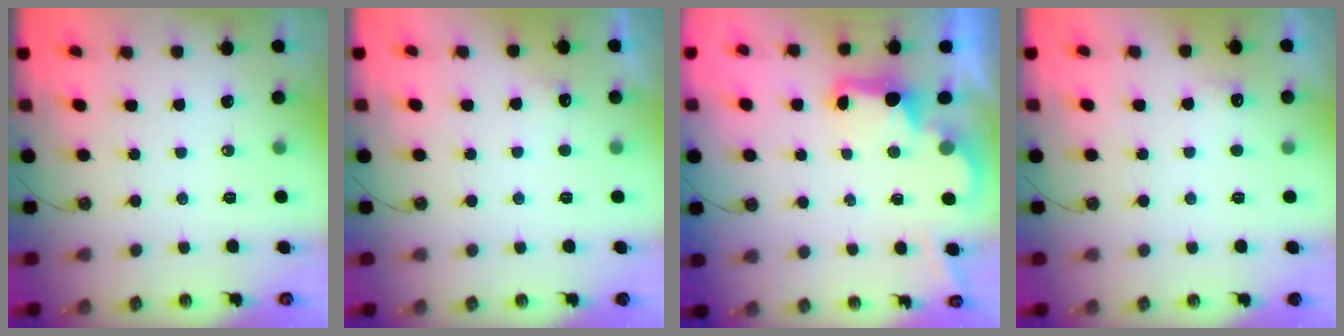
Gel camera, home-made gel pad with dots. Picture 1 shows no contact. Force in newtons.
{"total": 6.2, "press": 6.1, "slide": 1.2}
{"total": 3.0, "press": 2.9, "slide": 0.6}
{"total": 5.4, "press": 5.3, "slide": 1.2}